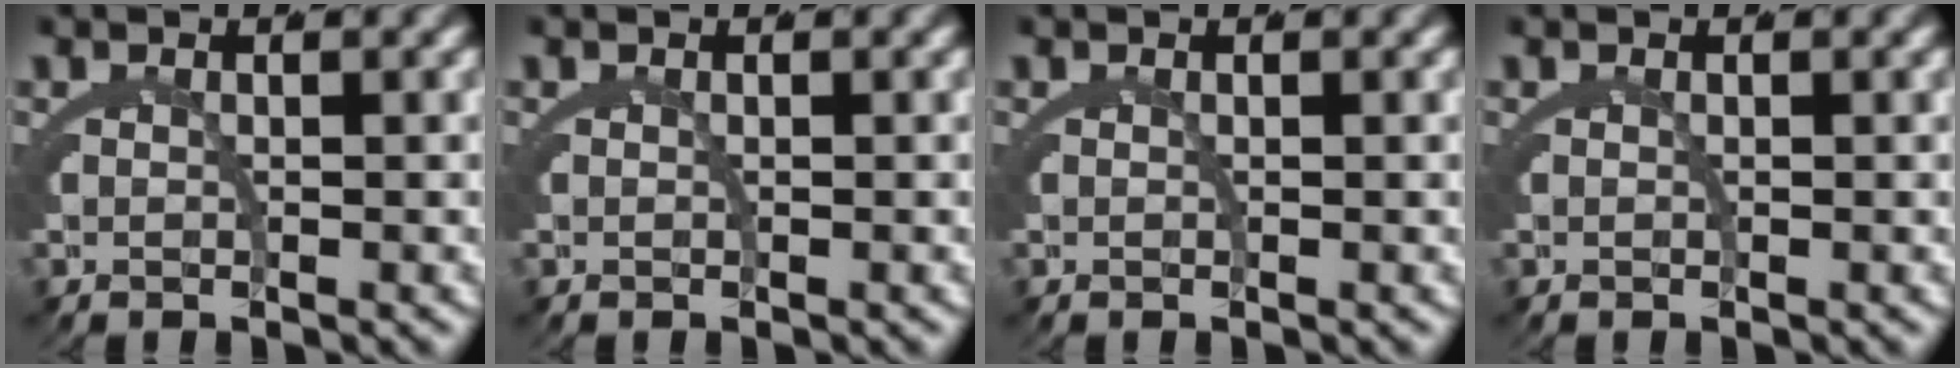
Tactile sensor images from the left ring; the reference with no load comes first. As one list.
[{"total": 0.0}, {"total": 0.0}, {"total": 0.0}]